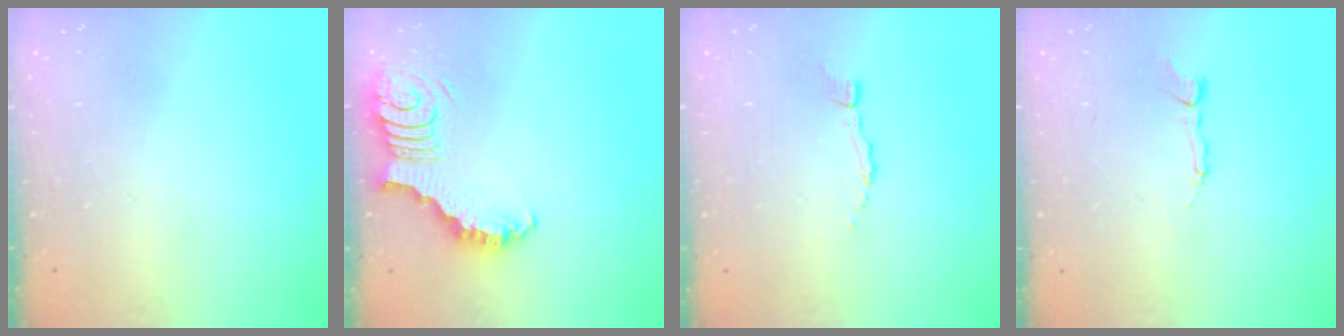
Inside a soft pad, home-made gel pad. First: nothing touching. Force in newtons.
{"total": 3.9, "press": 3.8, "slide": 0.7}
{"total": 2.9, "press": 2.9, "slide": 0.2}
{"total": 3.6, "press": 3.6, "slide": 0.2}